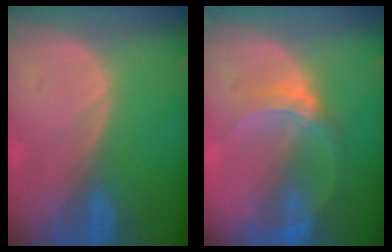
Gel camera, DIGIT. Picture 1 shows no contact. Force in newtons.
{"total": 6.3, "press": 5.6, "slide": 2.8}